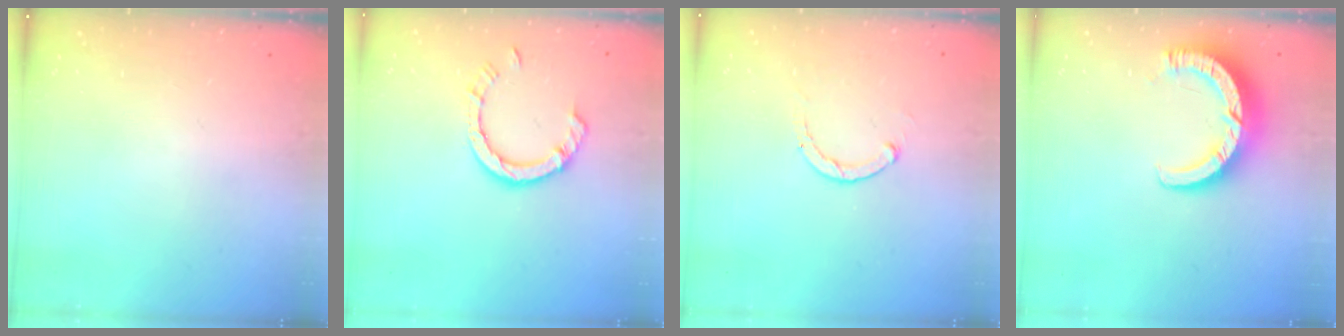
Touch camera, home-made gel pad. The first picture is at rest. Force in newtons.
{"total": 6.9, "press": 6.8, "slide": 0.8}
{"total": 1.1, "press": 1.0, "slide": 0.3}
{"total": 9.4, "press": 9.4, "slide": 1.0}